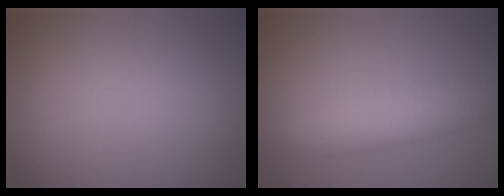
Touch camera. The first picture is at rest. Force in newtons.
{"total": 4.1, "press": 4.1, "slide": 0.1}